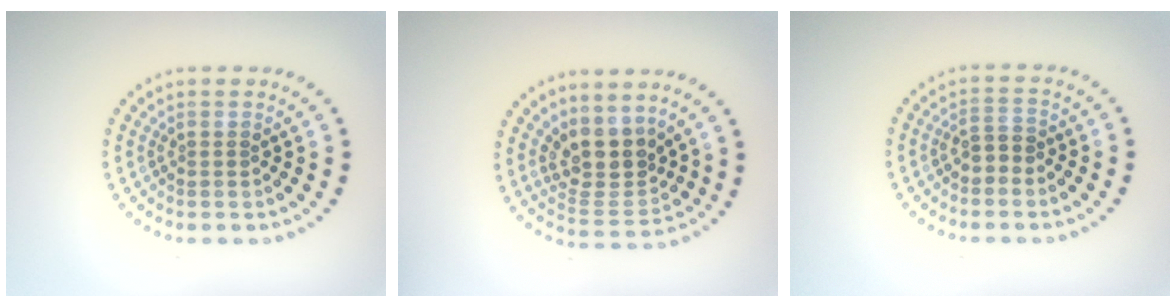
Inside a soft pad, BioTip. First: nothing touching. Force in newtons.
{"total": 4.1, "press": 3.5, "slide": 2.1}
{"total": 1.9, "press": 1.8, "slide": 0.6}